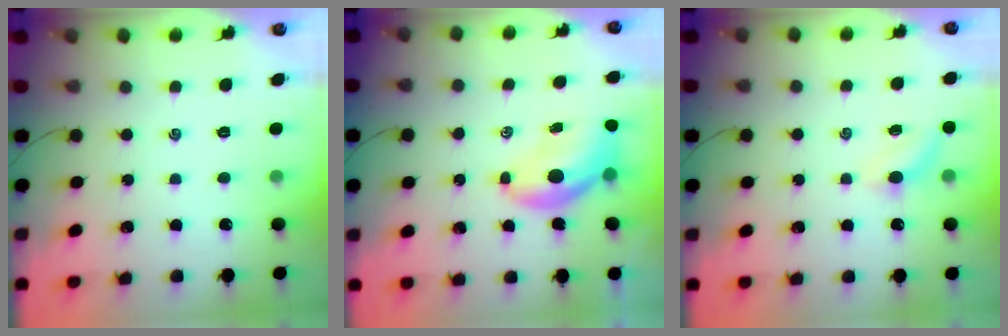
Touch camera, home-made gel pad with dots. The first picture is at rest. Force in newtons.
{"total": 8.4, "press": 8.2, "slide": 1.6}
{"total": 4.8, "press": 4.6, "slide": 1.6}